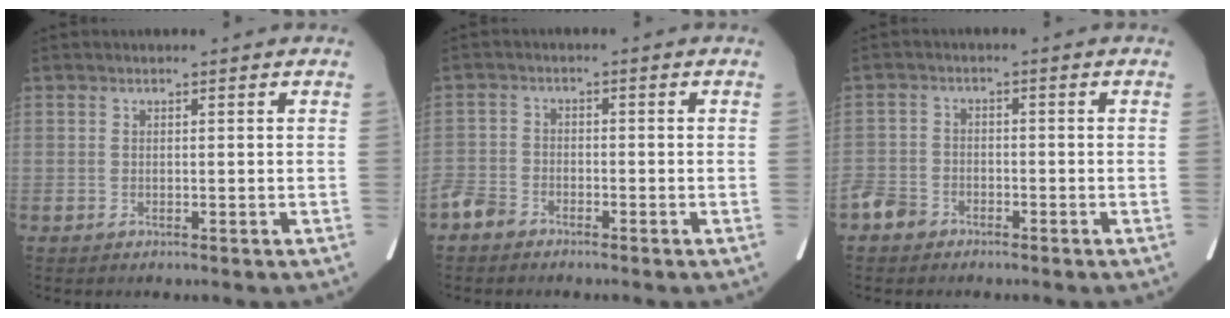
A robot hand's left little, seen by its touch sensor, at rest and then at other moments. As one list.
[{"total": 3.4, "force": [-2.9, 1.7, 0.7], "torque": [-0.016, 0.002, -0.059]}, {"total": 4.0, "force": [-3.0, 2.5, 0.9], "torque": [-0.022, 0.006, -0.058]}]